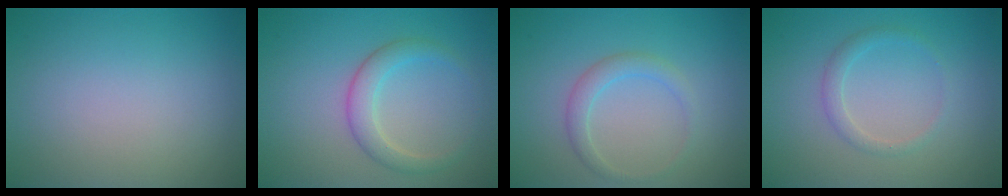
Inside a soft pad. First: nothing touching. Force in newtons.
{"total": 2.6, "press": 2.6, "slide": 0.1}
{"total": 1.8, "press": 1.8, "slide": 0.2}
{"total": 1.5, "press": 1.4, "slide": 0.0}